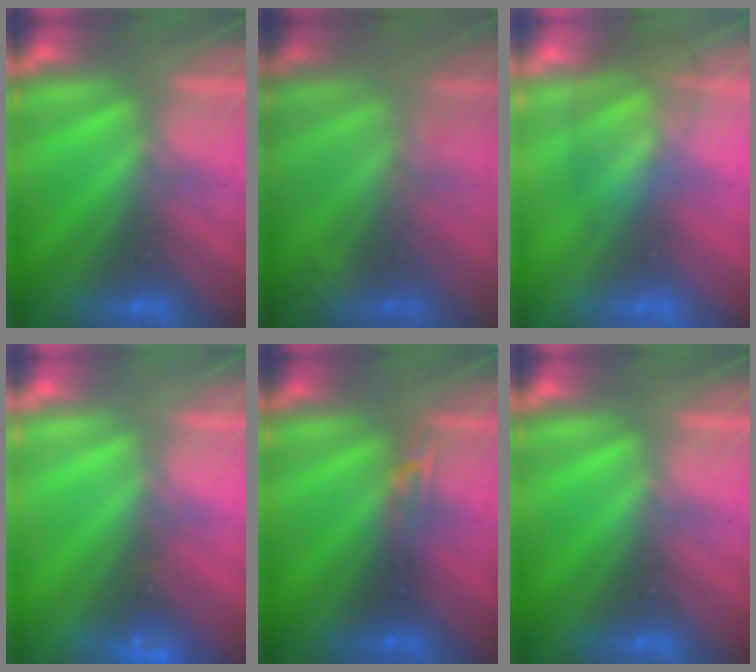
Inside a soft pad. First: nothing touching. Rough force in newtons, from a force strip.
{"total": 2.6}
{"total": 3.8}
{"total": 4.5}
{"total": 2.4}
{"total": 0.0}